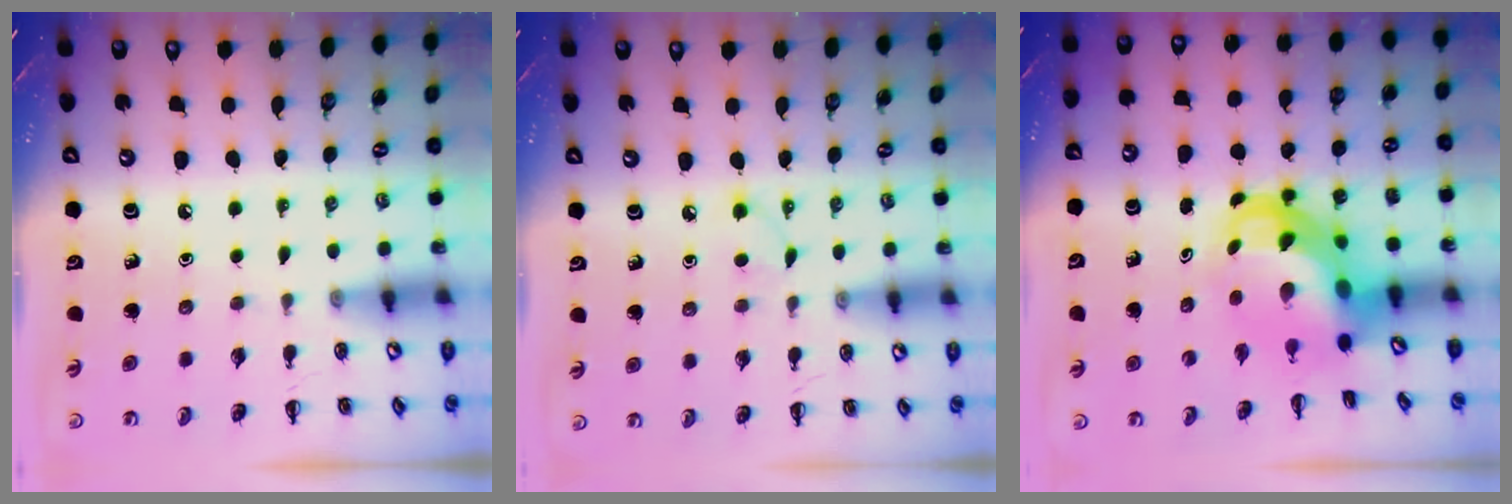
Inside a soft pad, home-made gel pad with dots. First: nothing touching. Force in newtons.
{"total": 2.7, "press": 2.5, "slide": 0.9}
{"total": 6.5, "press": 6.3, "slide": 1.8}